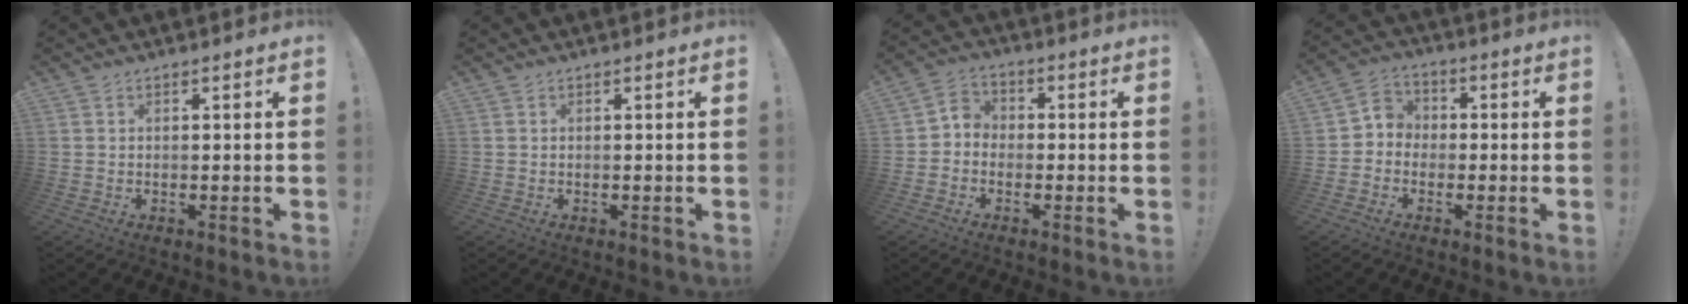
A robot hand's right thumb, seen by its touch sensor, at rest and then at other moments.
{"total": 0.0}
{"total": 4.6, "force": [-2.3, 3.7, 1.5], "torque": [-0.030, 0.021, -0.043]}
{"total": 5.4, "force": [-2.2, 4.7, 1.4], "torque": [-0.018, 0.024, -0.038]}